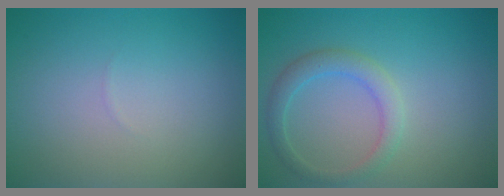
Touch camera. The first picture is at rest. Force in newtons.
{"total": 2.5, "press": 2.5, "slide": 0.0}